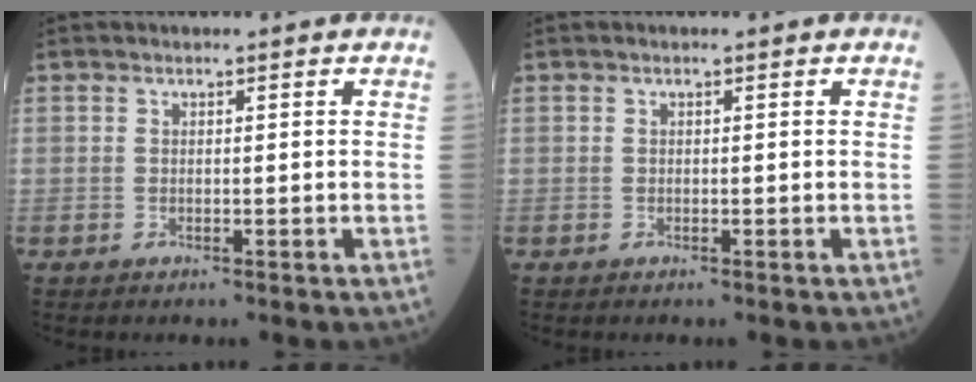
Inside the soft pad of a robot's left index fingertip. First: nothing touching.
{"total": 0.0}